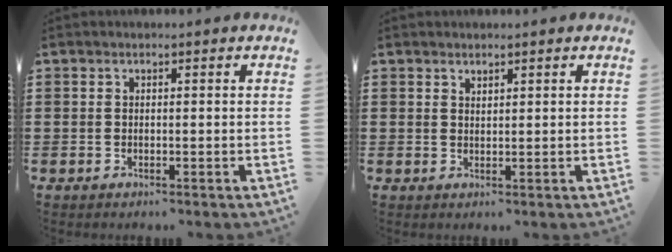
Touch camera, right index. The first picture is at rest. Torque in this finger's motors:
{"motor_torque": [-0.52, 0.26, -0.02, -0.01]}